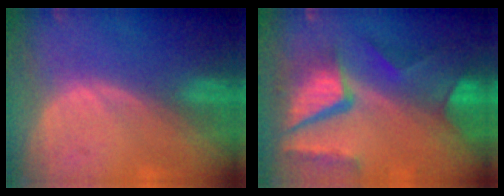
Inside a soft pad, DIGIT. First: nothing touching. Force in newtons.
{"total": 11.2, "press": 9.2, "slide": 6.4}